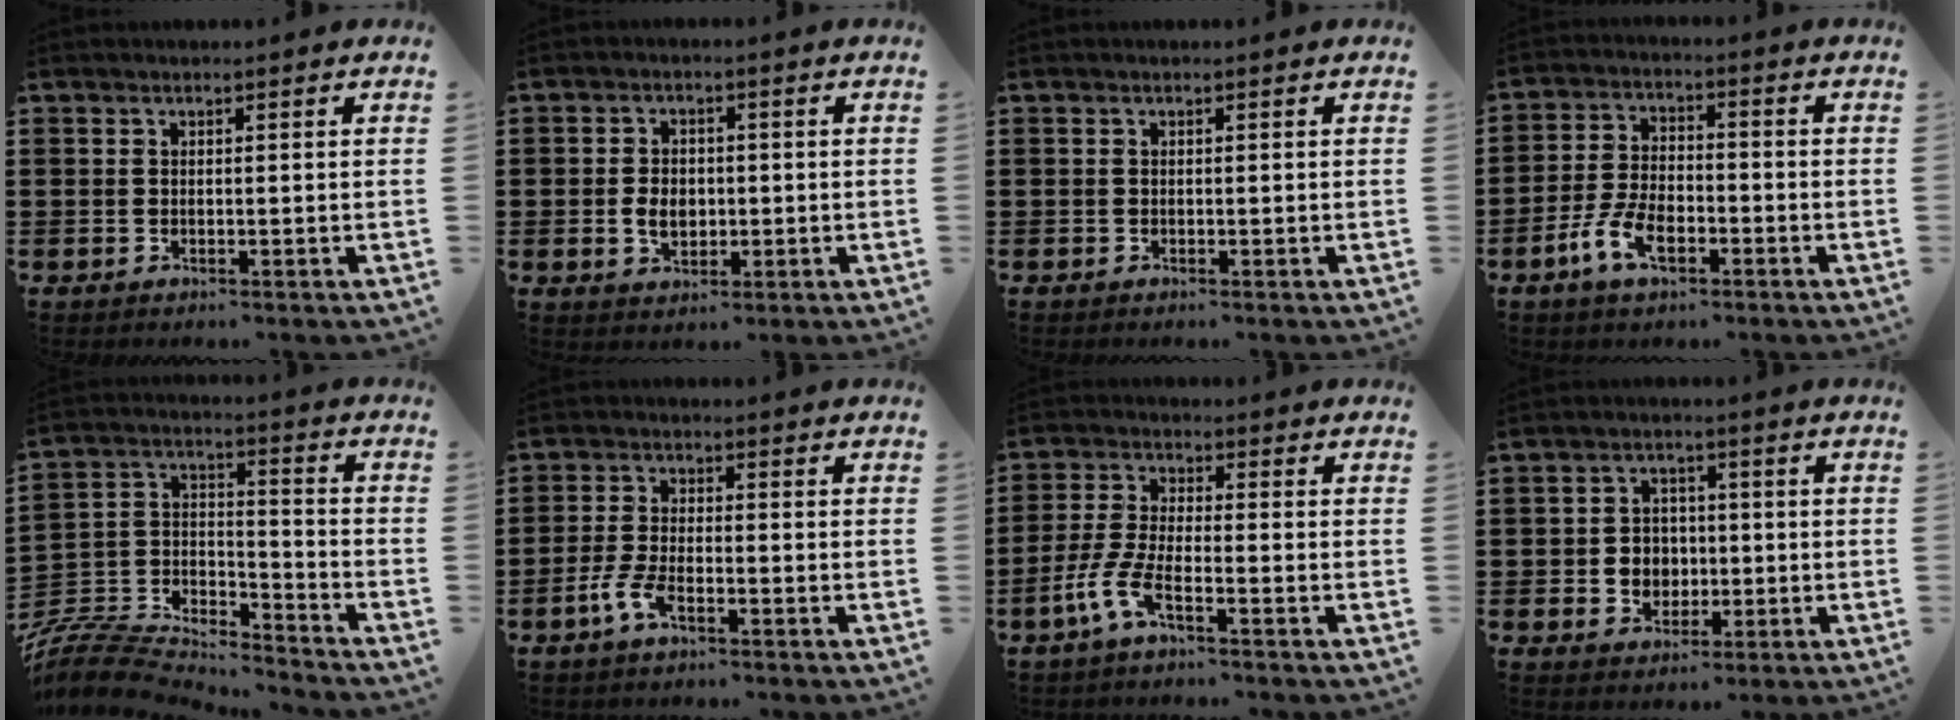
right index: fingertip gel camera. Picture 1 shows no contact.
{"total": 4.0, "force": [-0.5, 2.9, 2.7], "torque": [-0.048, 0.004, -0.012]}
{"total": 0.0}
{"total": 6.7, "force": [-3.3, 3.3, 4.9], "torque": [-0.121, -0.003, -0.068]}
{"total": 8.1, "force": [-7.7, 1.9, 1.5], "torque": [-0.047, 0.001, -0.156]}
{"total": 4.1, "force": [-2.4, 1.1, 3.0], "torque": [-0.079, -0.004, -0.053]}
{"total": 5.4, "force": [-3.4, 1.1, 4.0], "torque": [-0.110, -0.016, -0.071]}
{"total": 4.1, "force": [-0.6, 3.8, 1.4], "torque": [-0.033, 0.006, -0.016]}